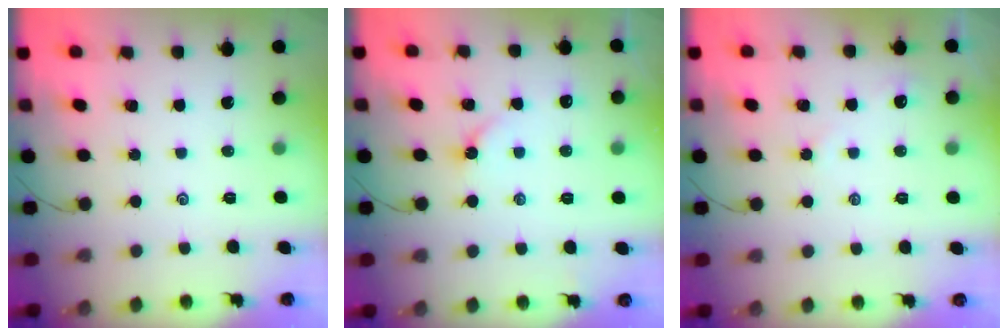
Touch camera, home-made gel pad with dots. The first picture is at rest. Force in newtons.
{"total": 2.6, "press": 2.6, "slide": 0.4}
{"total": 2.4, "press": 2.4, "slide": 0.4}